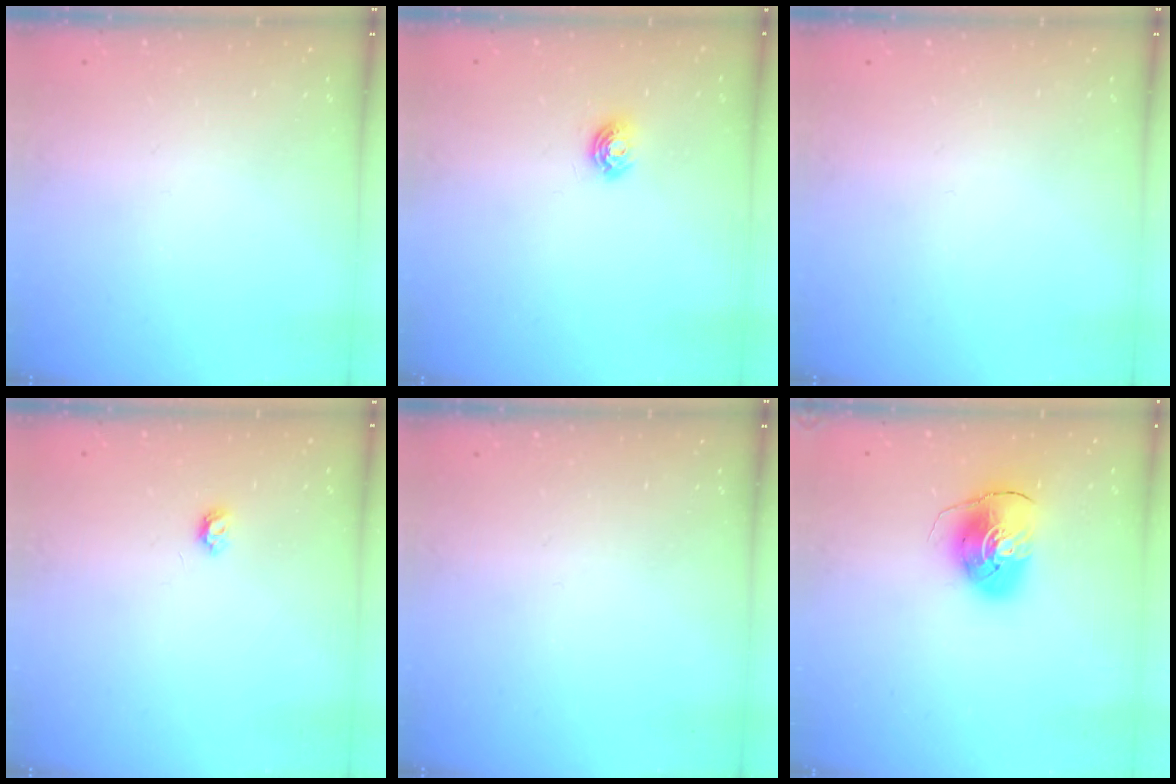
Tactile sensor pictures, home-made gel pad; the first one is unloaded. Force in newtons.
{"total": 5.0, "press": 5.0, "slide": 0.6}
{"total": 0.0}
{"total": 4.0, "press": 4.0, "slide": 0.6}
{"total": 0.0}
{"total": 9.3, "press": 9.2, "slide": 1.1}